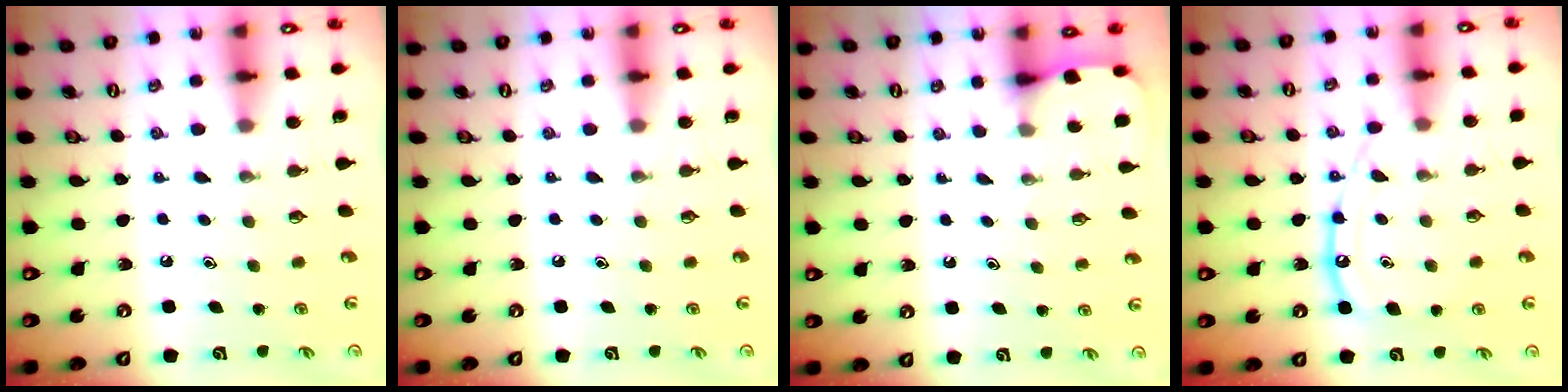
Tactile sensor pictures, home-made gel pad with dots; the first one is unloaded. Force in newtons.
{"total": 0.0}
{"total": 3.0, "press": 2.9, "slide": 0.3}
{"total": 12.8, "press": 12.7, "slide": 1.1}